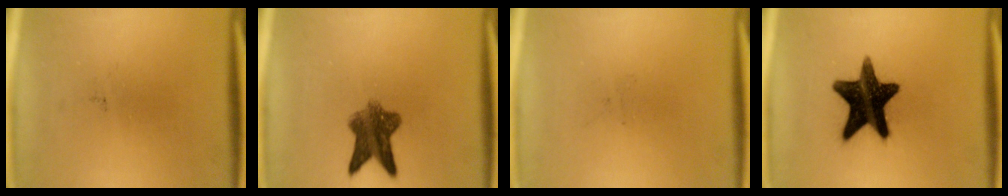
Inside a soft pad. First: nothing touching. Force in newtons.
{"total": 7.1}
{"total": 0.0}
{"total": 16.2}